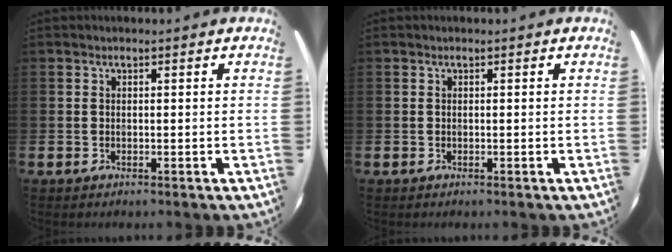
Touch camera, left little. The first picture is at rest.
{"total": 0.0}